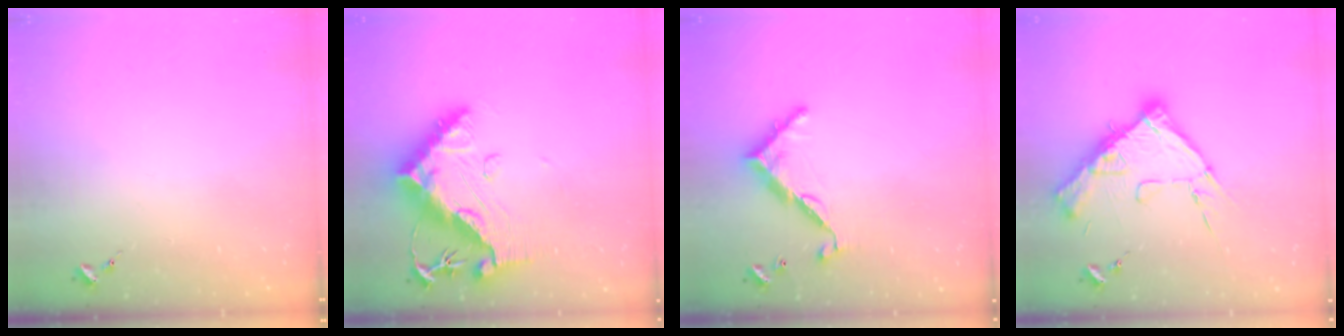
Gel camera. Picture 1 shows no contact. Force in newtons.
{"total": 16.5, "press": 16.4, "slide": 1.3}
{"total": 8.9, "press": 8.9, "slide": 0.6}
{"total": 15.4, "press": 15.4, "slide": 0.4}